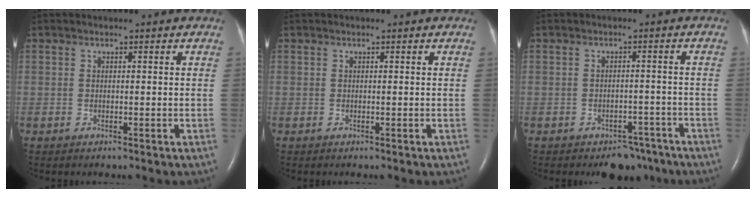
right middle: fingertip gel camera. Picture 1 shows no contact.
{"total": 0.0}
{"total": 4.7, "force": [-3.7, 2.6, 1.3], "torque": [-0.010, 0.010, -0.048]}